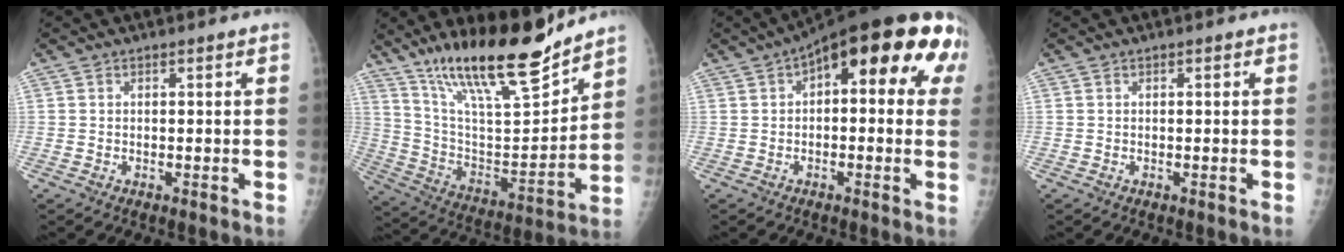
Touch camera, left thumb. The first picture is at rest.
{"total": 22.2, "force": [17.3, 4.7, 13.2], "torque": [-0.198, -0.091, 0.304]}
{"total": 19.3, "force": [5.8, 7.8, 16.6], "torque": [-0.205, 0.037, 0.065]}
{"total": 0.0}